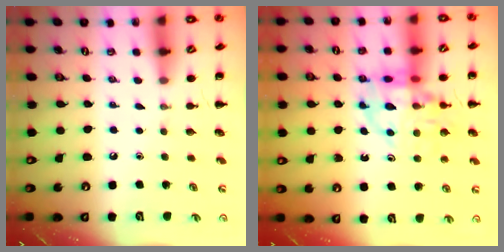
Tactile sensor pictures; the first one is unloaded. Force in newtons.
{"total": 15.5, "press": 15.2, "slide": 3.1}